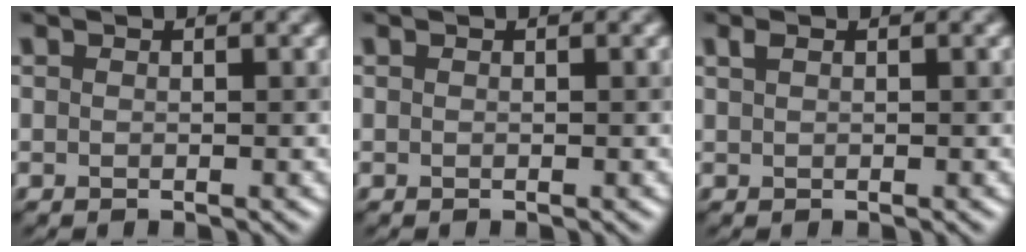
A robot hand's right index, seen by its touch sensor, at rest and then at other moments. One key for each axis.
{"total": 0.0}
{"total": 0.6, "fx": 0.5, "fy": 0.2, "fz": 0.4, "tx": -0.010, "ty": 0.006, "tz": 0.009}